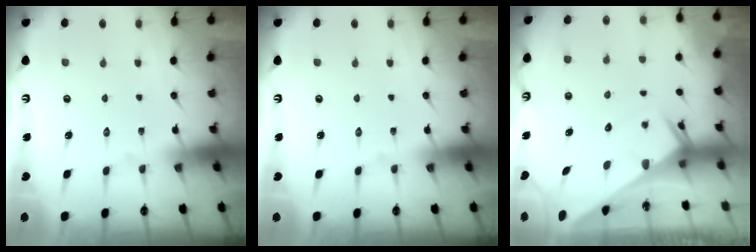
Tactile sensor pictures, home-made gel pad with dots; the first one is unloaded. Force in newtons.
{"total": 0.0}
{"total": 2.6, "press": 2.6, "slide": 0.1}